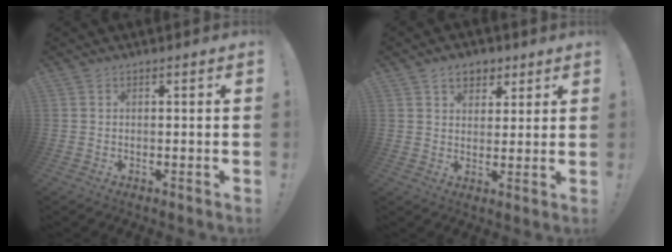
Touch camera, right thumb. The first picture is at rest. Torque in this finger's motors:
{"motor_torque": [0.01, 0.14, 0.10, -0.03, 0.00]}